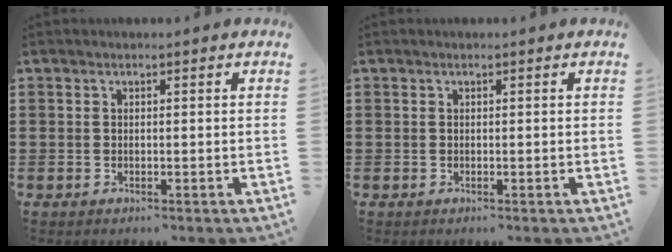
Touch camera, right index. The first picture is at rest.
{"total": 0.0}